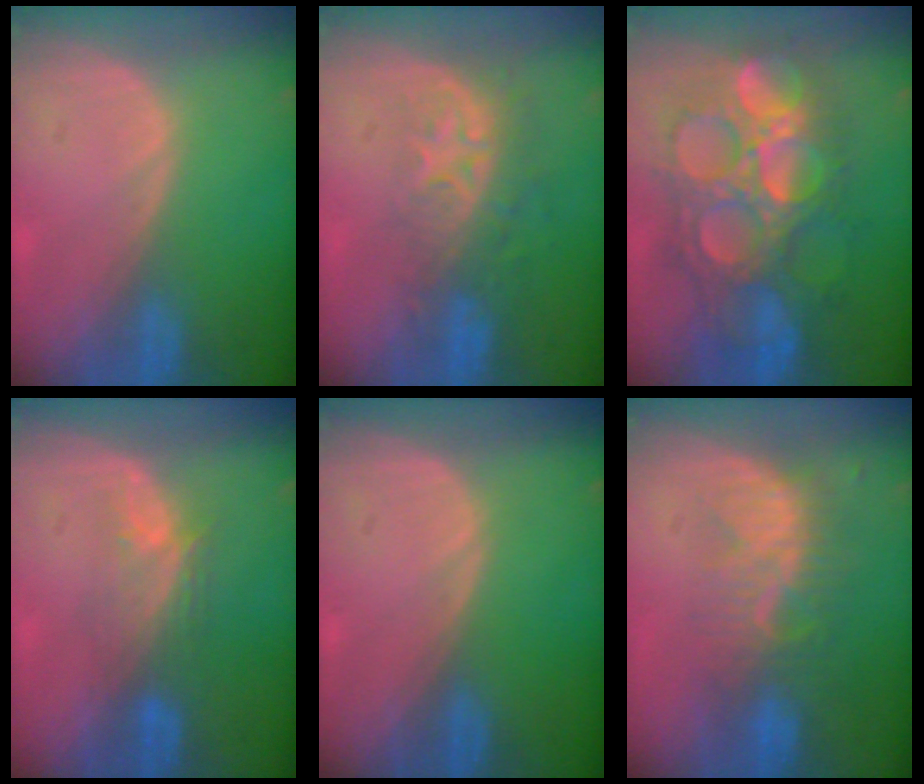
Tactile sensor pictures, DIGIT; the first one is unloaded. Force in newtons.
{"total": 8.7, "press": 7.2, "slide": 4.9}
{"total": 13.6, "press": 13.5, "slide": 1.5}
{"total": 4.5, "press": 4.3, "slide": 1.5}
{"total": 0.0}
{"total": 8.1, "press": 7.4, "slide": 3.5}